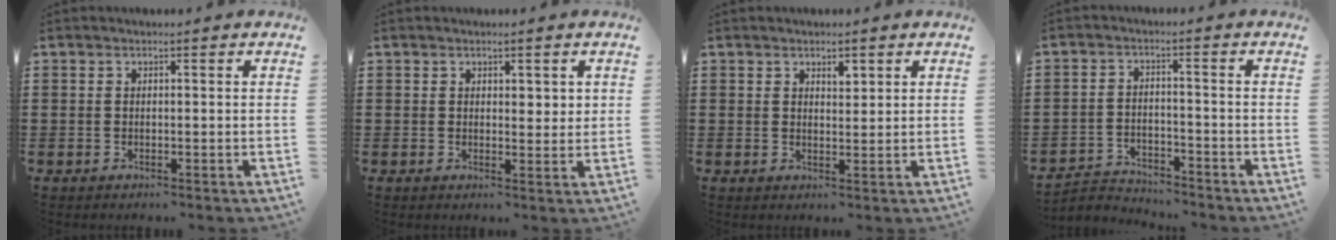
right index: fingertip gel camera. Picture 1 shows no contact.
{"total": 1.8, "force": [1.3, 1.1, 0.6], "torque": [0.001, 0.001, 0.020]}
{"total": 2.0, "force": [1.5, 0.9, 0.8], "torque": [-0.011, 0.000, 0.026]}
{"total": 3.3, "force": [-3.2, 0.7, 0.0], "torque": [-0.008, 0.004, -0.068]}